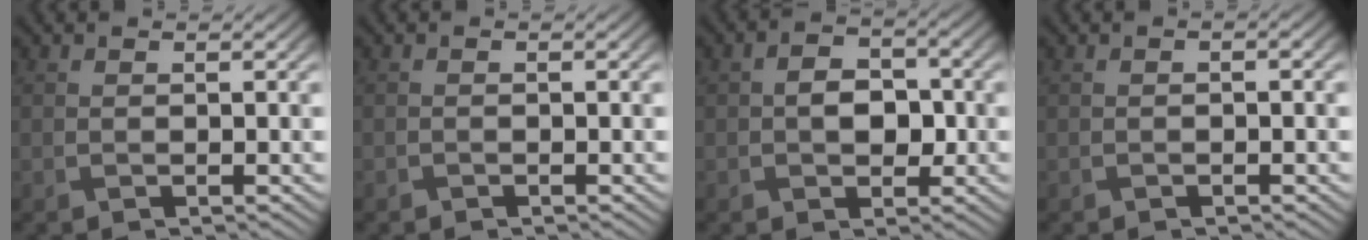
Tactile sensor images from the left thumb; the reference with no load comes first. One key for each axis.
{"total": 0.5, "fx": -0.4, "fy": 0.3, "fz": 0.0, "tx": 0.001, "ty": -0.003, "tz": -0.007}
{"total": 4.1, "fx": -0.4, "fy": 3.0, "fz": 2.8, "tx": -0.048, "ty": -0.001, "tz": -0.016}
{"total": 0.9, "fx": -0.3, "fy": 0.3, "fz": 0.8, "tx": -0.014, "ty": 0.002, "tz": -0.003}